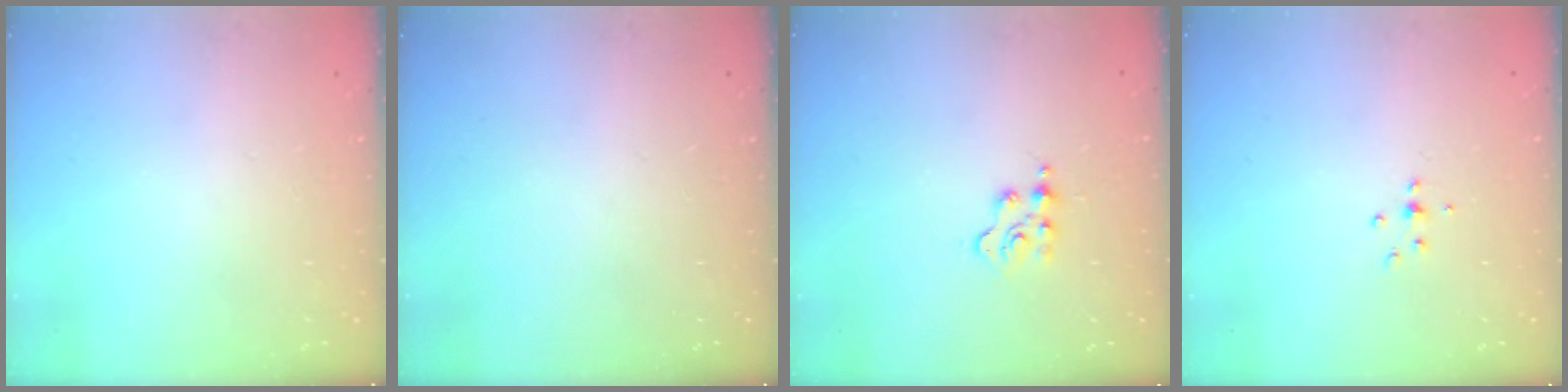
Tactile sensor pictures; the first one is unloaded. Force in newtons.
{"total": 0.0}
{"total": 2.6, "press": 2.6, "slide": 0.4}
{"total": 4.0, "press": 3.8, "slide": 1.1}